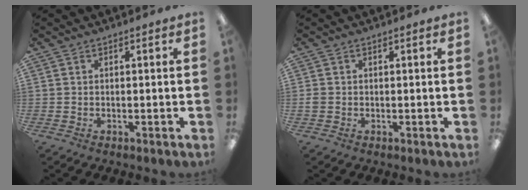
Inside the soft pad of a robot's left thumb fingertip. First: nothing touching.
{"total": 1.1, "force": [-0.2, 1.0, 0.4], "torque": [-0.007, 0.004, -0.004]}